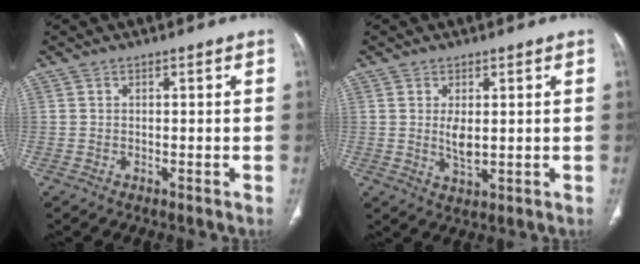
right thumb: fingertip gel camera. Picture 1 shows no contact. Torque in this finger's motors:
{"motor_torque": [0.49, 0.76, 0.87, -0.42, 0.00]}